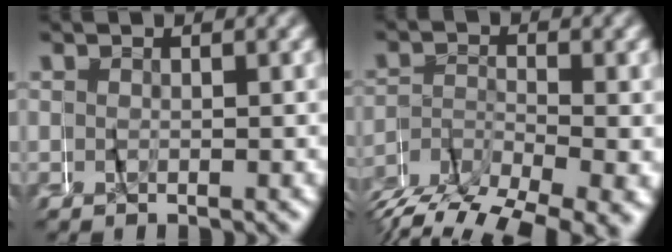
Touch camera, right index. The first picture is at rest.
{"total": 7.1, "force": [-6.0, 1.6, 3.5], "torque": [-0.056, -0.008, -0.097]}